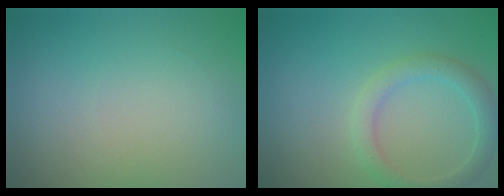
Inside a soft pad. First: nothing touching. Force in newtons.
{"total": 2.5, "press": 2.5, "slide": 0.1}